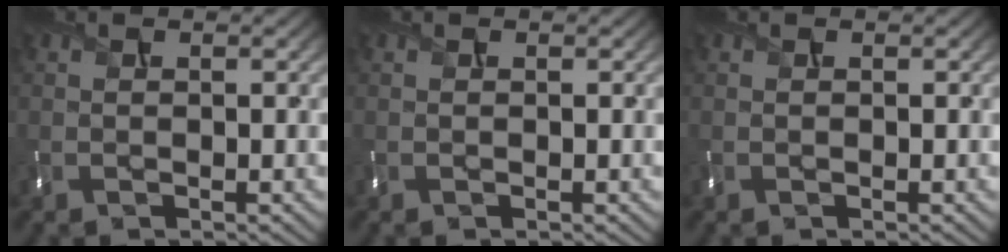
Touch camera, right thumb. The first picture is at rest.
{"total": 0.0}
{"total": 0.0}